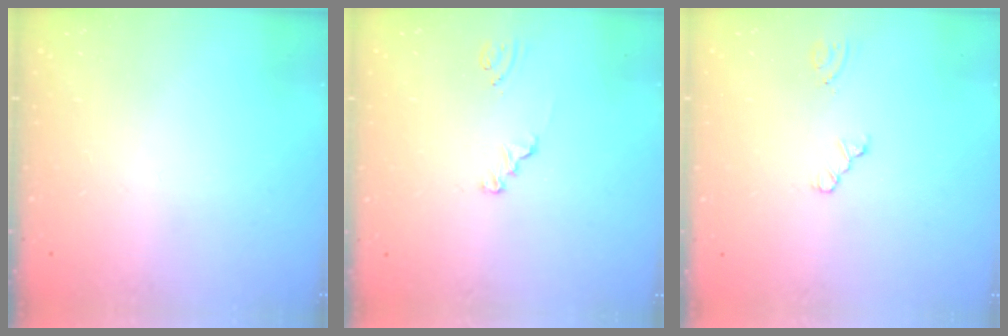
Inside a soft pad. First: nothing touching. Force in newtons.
{"total": 1.4, "press": 1.4, "slide": 0.1}
{"total": 1.2, "press": 1.2, "slide": 0.2}